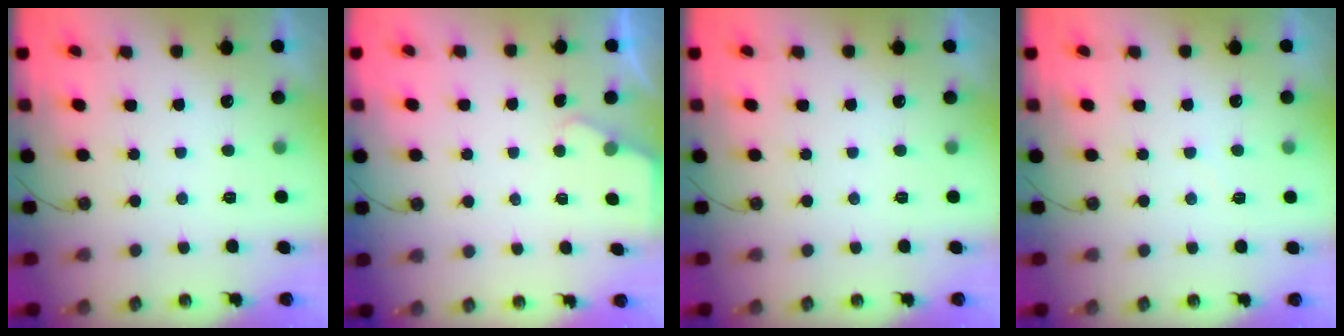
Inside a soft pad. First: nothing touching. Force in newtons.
{"total": 1.7, "press": 1.6, "slide": 0.2}
{"total": 0.0}
{"total": 3.0, "press": 3.0, "slide": 0.4}